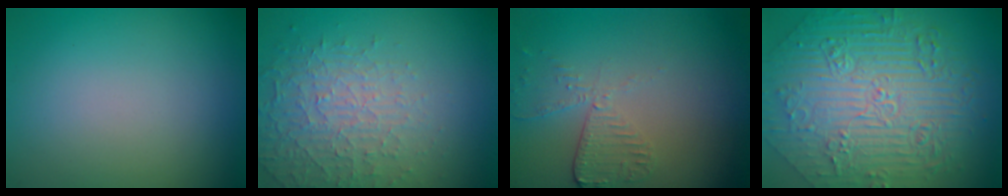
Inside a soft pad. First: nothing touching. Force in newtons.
{"total": 4.6, "press": 3.2, "slide": 3.3}
{"total": 2.7, "press": 2.4, "slide": 1.2}
{"total": 10.8, "press": 7.5, "slide": 7.8}